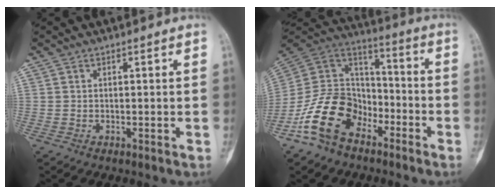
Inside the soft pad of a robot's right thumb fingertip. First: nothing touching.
{"total": 16.8, "force": [-9.2, 11.1, 8.6], "torque": [-0.141, 0.082, -0.178]}